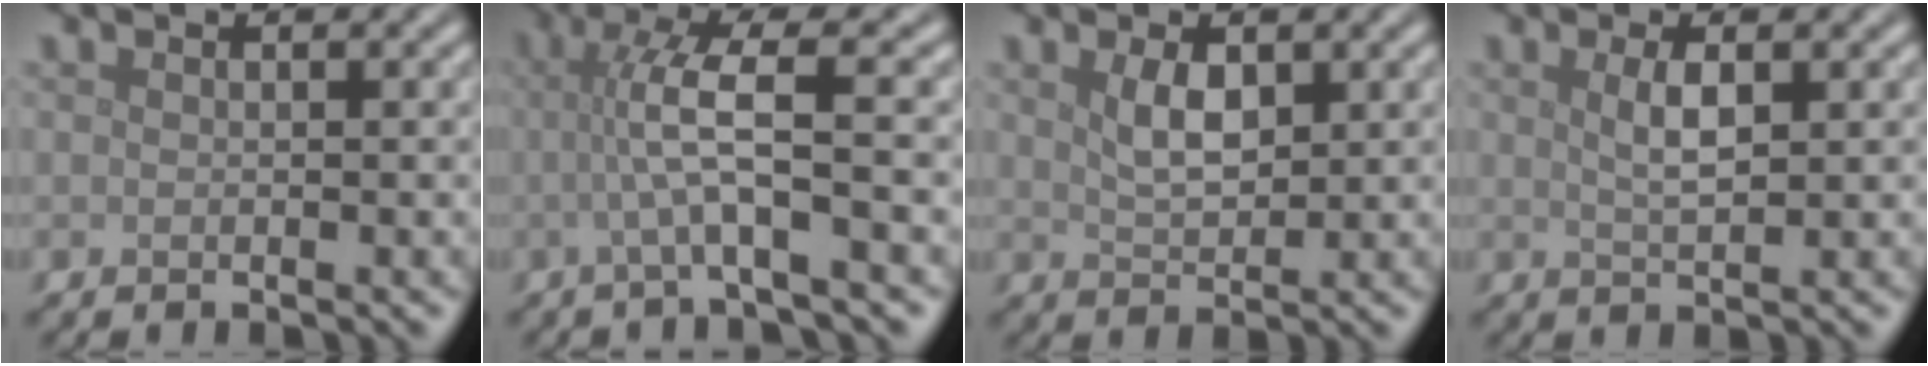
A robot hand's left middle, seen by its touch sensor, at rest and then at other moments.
{"total": 4.7, "force": [0.0, 0.4, 4.7], "torque": [-0.091, 0.007, -0.002]}
{"total": 2.5, "force": [1.0, 1.2, 1.9], "torque": [-0.042, -0.002, 0.024]}
{"total": 2.1, "force": [0.7, 0.6, 1.9], "torque": [-0.036, 0.000, 0.015]}